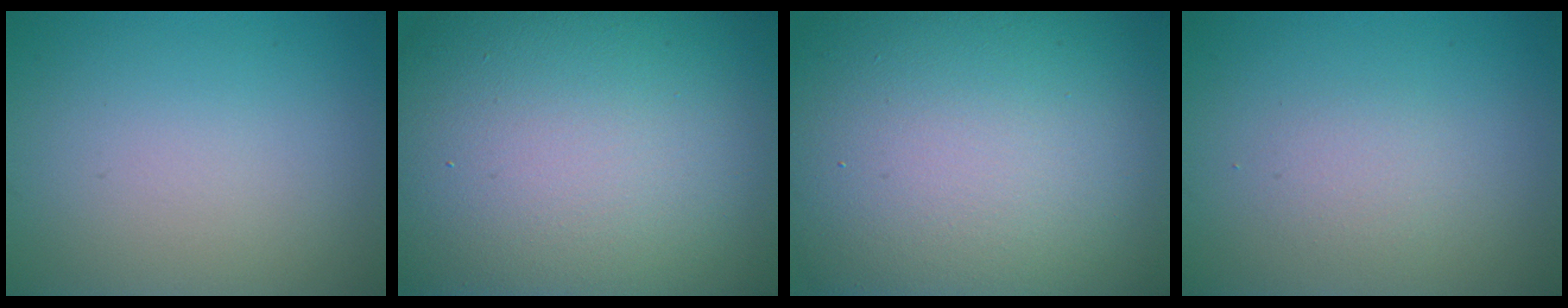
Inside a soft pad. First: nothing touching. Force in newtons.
{"total": 23.9, "press": 23.9, "slide": 1.7}
{"total": 20.5, "press": 20.4, "slide": 1.2}
{"total": 1.4, "press": 1.3, "slide": 0.1}